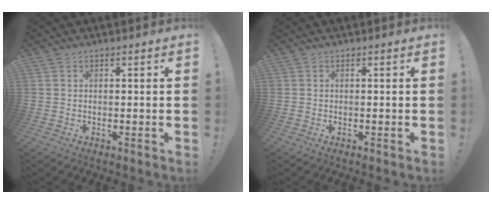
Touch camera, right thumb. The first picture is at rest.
{"total": 0.0}